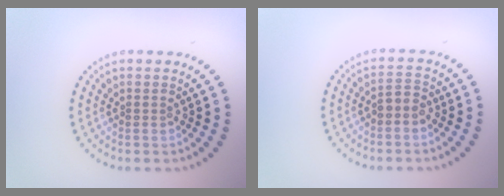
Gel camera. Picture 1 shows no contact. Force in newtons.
{"total": 1.5, "press": 1.4, "slide": 0.5}